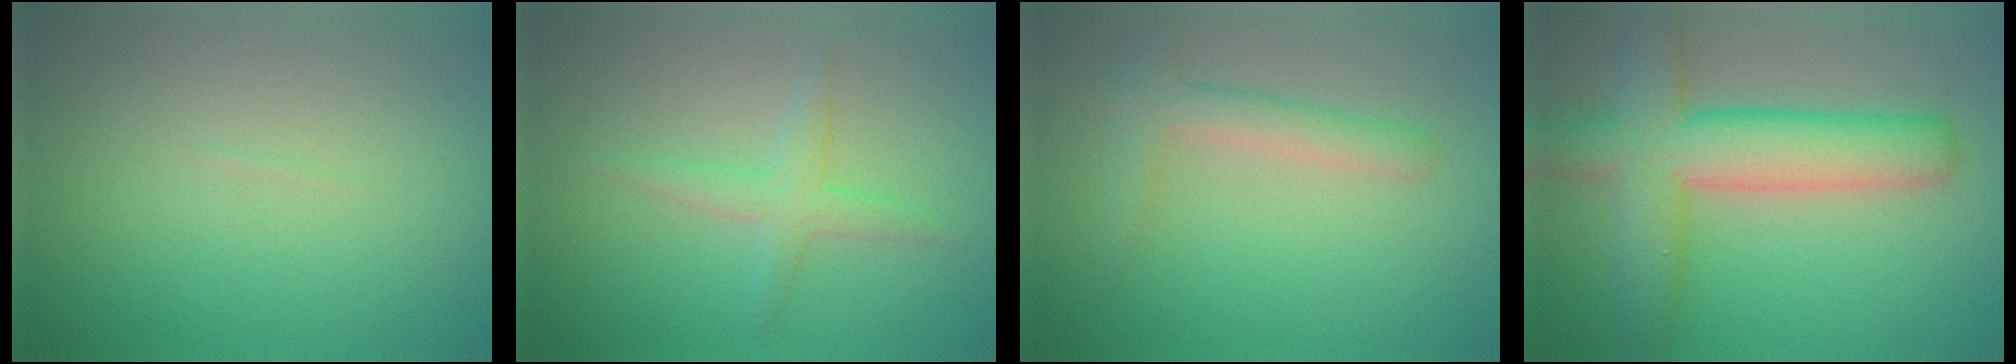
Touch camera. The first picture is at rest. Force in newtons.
{"total": 2.2, "press": 2.2, "slide": 0.1}
{"total": 2.6, "press": 2.6, "slide": 0.2}
{"total": 8.3, "press": 8.3, "slide": 0.3}